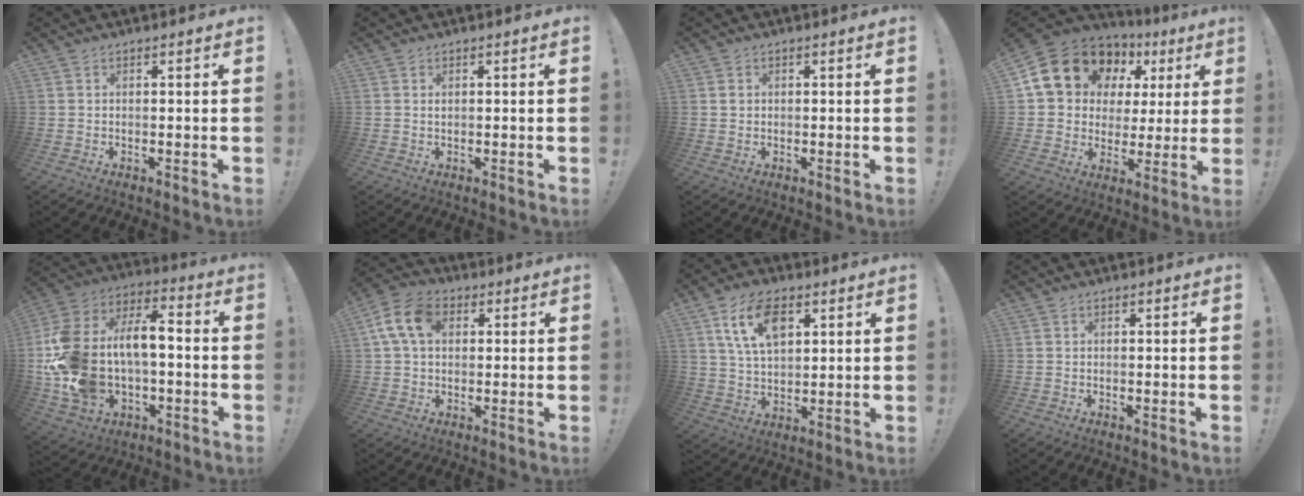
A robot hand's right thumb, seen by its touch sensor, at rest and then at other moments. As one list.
[{"total": 0.5, "force": [0.3, 0.3, 0.3], "torque": [-0.010, 0.004, 0.007]}, {"total": 1.0, "force": [0.3, 0.9, 0.2], "torque": [0.000, 0.002, 0.005]}, {"total": 16.7, "force": [9.1, 12.1, 7.1], "torque": [-0.120, -0.049, 0.190]}, {"total": 18.2, "force": [-1.0, 12.4, 13.4], "torque": [-0.268, 0.007, -0.006]}, {"total": 11.5, "force": [2.9, 7.8, 7.9], "torque": [-0.154, 0.014, 0.058]}, {"total": 12.9, "force": [5.8, 7.3, 8.9], "torque": [-0.165, -0.001, 0.107]}, {"total": 0.0}]